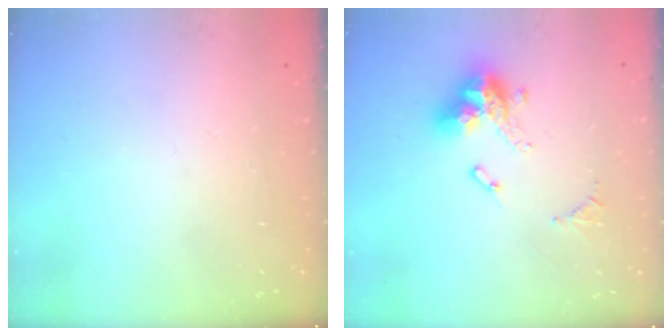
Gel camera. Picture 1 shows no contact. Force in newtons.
{"total": 13.9, "press": 13.9, "slide": 1.2}